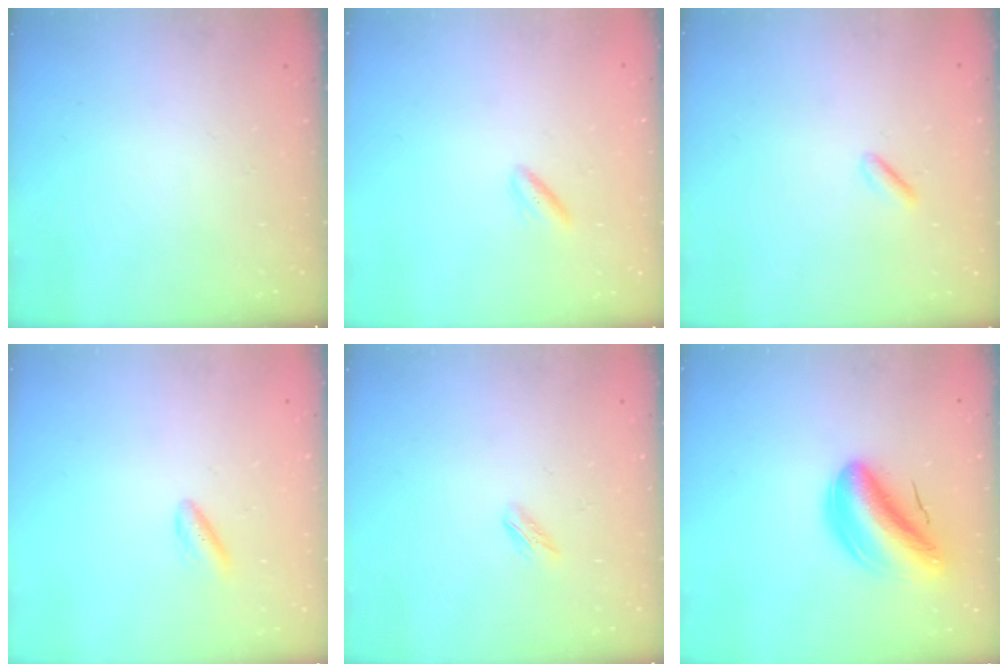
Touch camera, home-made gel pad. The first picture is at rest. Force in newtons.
{"total": 2.6, "press": 2.5, "slide": 0.9}
{"total": 0.6, "press": 0.2, "slide": 0.6}
{"total": 3.0, "press": 2.7, "slide": 1.4}
{"total": 2.2, "press": 2.1, "slide": 0.7}
{"total": 11.8, "press": 11.2, "slide": 3.6}